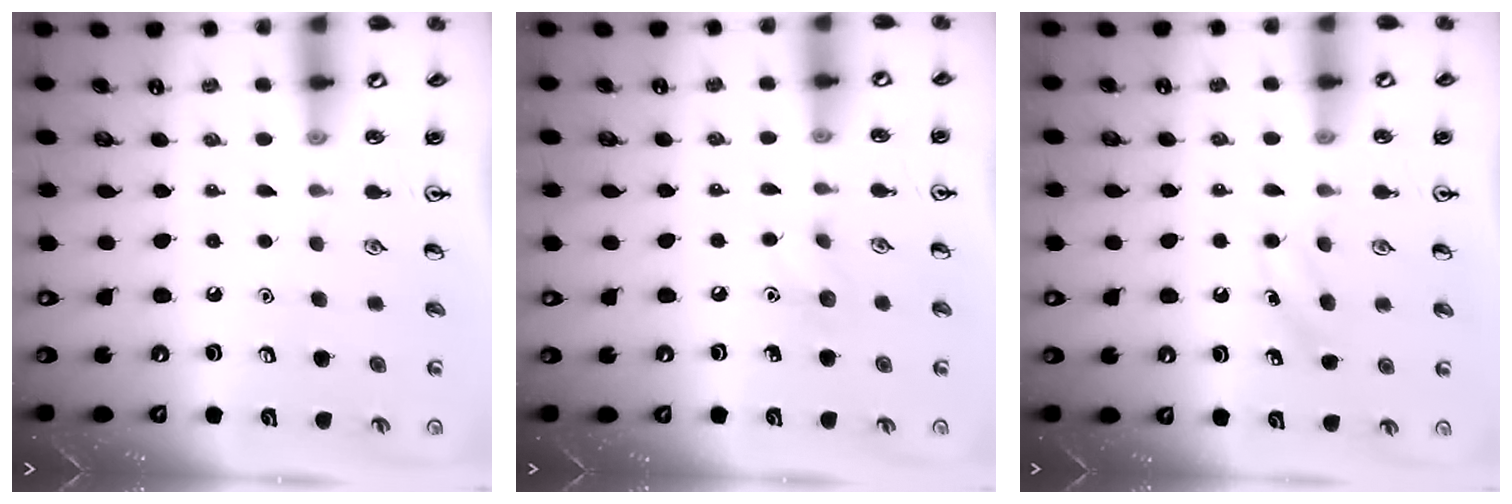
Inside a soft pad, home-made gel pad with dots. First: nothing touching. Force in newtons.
{"total": 5.0, "press": 4.7, "slide": 1.6}
{"total": 3.9, "press": 3.6, "slide": 1.4}